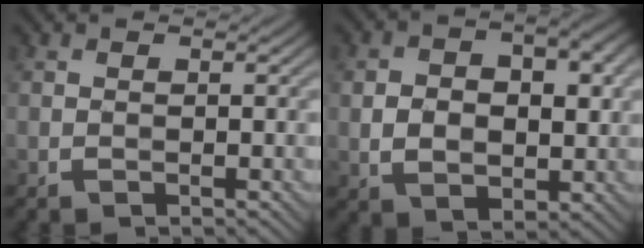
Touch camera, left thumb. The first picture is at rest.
{"total": 10.3, "force": [1.5, 6.5, 7.9], "torque": [-0.140, -0.007, 0.028]}